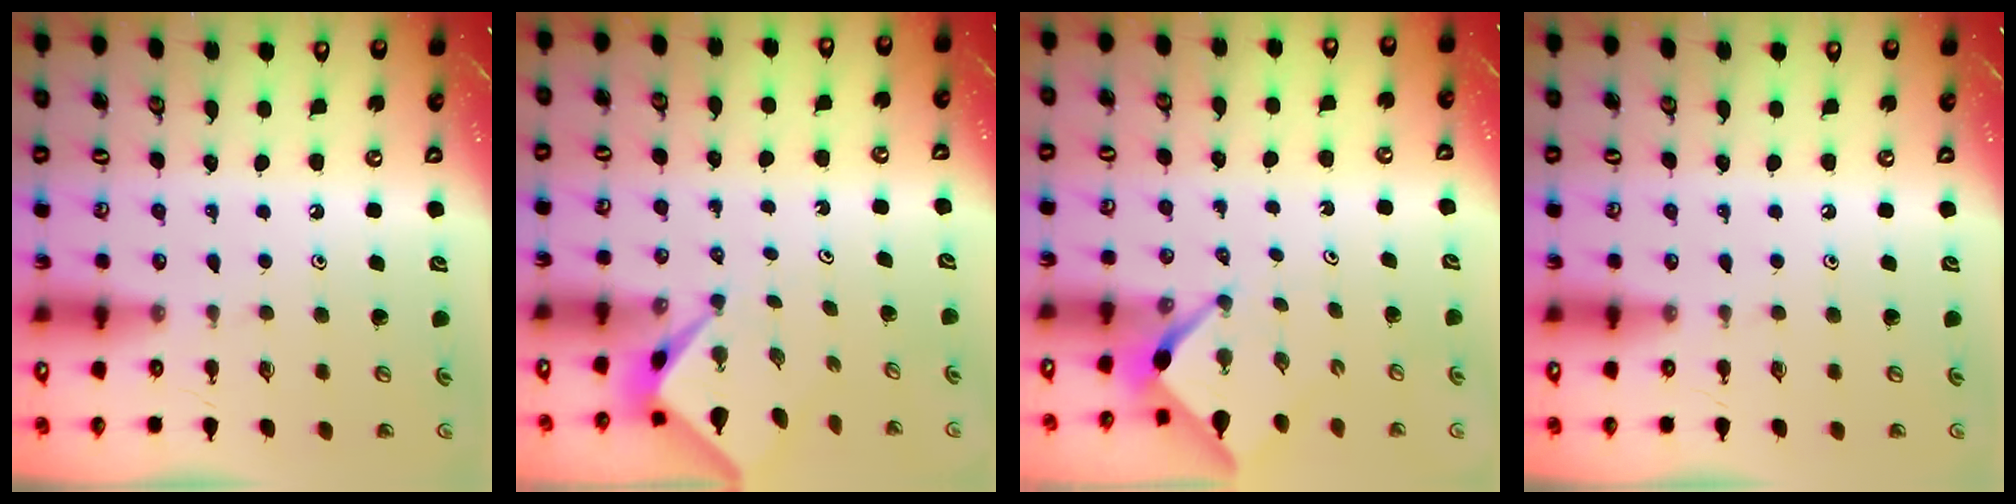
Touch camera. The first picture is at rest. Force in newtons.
{"total": 2.2, "press": 2.2, "slide": 0.2}
{"total": 2.6, "press": 2.6, "slide": 0.2}
{"total": 0.0}